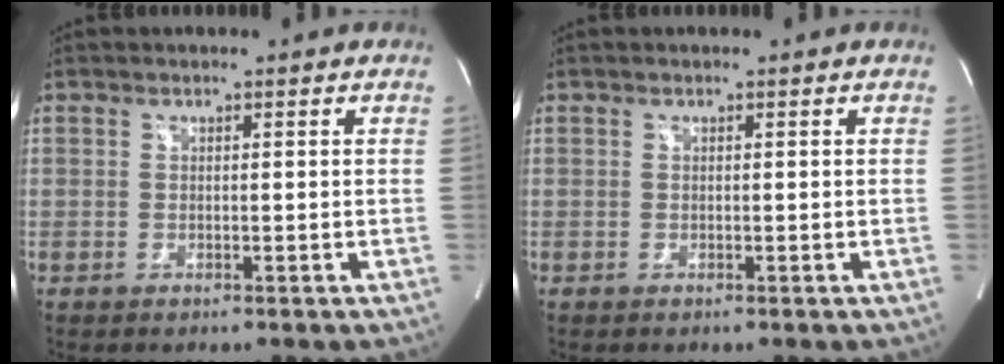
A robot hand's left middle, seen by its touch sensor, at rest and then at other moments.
{"total": 0.0}